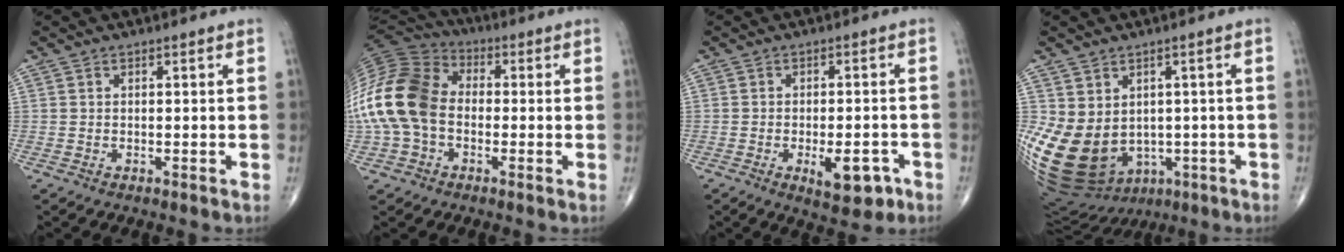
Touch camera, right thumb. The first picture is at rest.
{"total": 19.3, "force": [-1.6, 13.8, 13.4], "torque": [-0.300, 0.034, -0.037]}
{"total": 7.4, "force": [-3.1, 3.3, 5.9], "torque": [-0.071, 0.008, -0.036]}
{"total": 17.2, "force": [-2.1, 13.6, 10.4], "torque": [-0.204, -0.004, 0.004]}